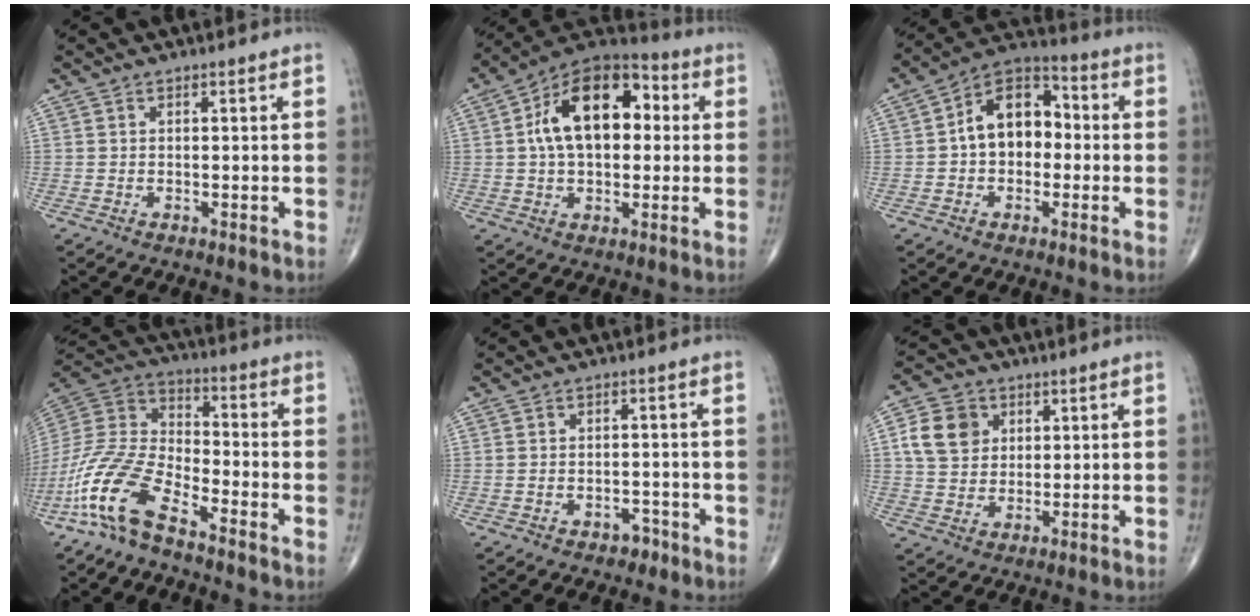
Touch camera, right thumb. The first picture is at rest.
{"total": 17.7, "force": [2.7, 10.6, 13.9], "torque": [-0.201, 0.031, 0.037]}
{"total": 12.2, "force": [0.1, 8.5, 8.8], "torque": [-0.109, 0.038, -0.015]}
{"total": 14.9, "force": [-9.4, 5.5, 10.2], "torque": [-0.221, 0.058, -0.193]}
{"total": 2.5, "force": [-1.7, 1.7, 0.9], "torque": [-0.009, 0.017, -0.020]}
{"total": 9.0, "force": [2.6, 7.5, 4.4], "torque": [-0.060, -0.001, 0.047]}